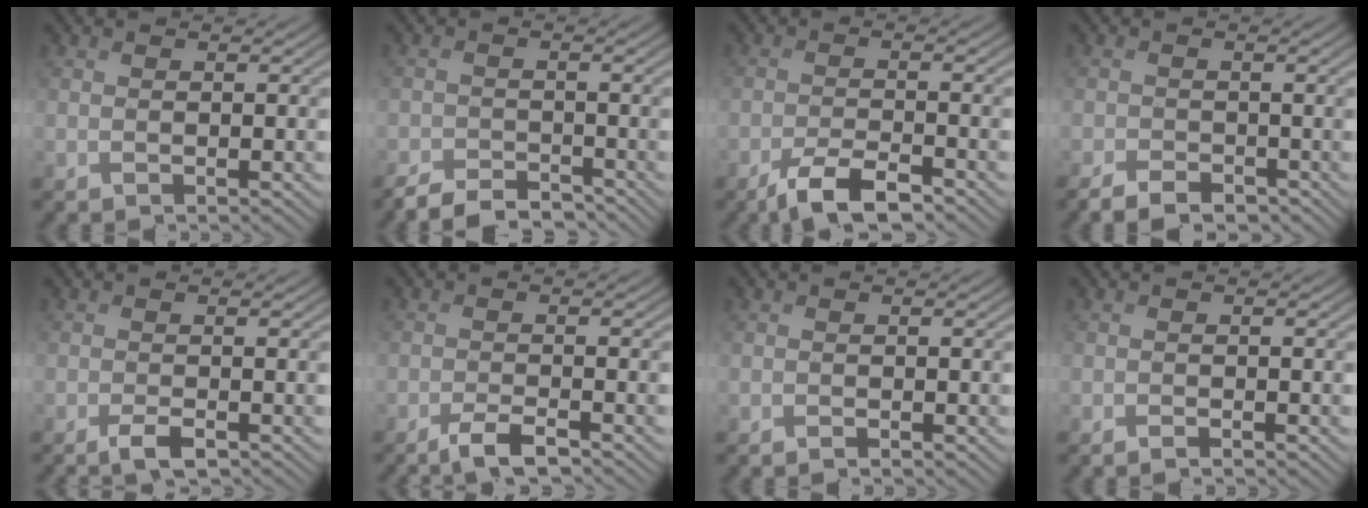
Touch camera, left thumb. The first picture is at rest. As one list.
[{"total": 5.0, "force": [-4.5, 1.8, 1.3], "torque": [-0.014, -0.011, -0.084]}, {"total": 5.1, "force": [-3.8, 1.7, 3.0], "torque": [-0.054, -0.002, -0.072]}, {"total": 4.0, "force": [-3.0, 2.3, 1.4], "torque": [-0.018, -0.011, -0.059]}, {"total": 2.5, "force": [-1.8, 1.2, 1.3], "torque": [-0.022, -0.002, -0.034]}, {"total": 3.6, "force": [-2.8, 1.1, 2.0], "torque": [-0.029, 0.004, -0.057]}, {"total": 0.8, "force": [-0.5, 0.6, -0.1], "torque": [0.009, -0.002, -0.009]}, {"total": 1.0, "force": [-0.8, 0.6, 0.1], "torque": [0.004, -0.002, -0.015]}]